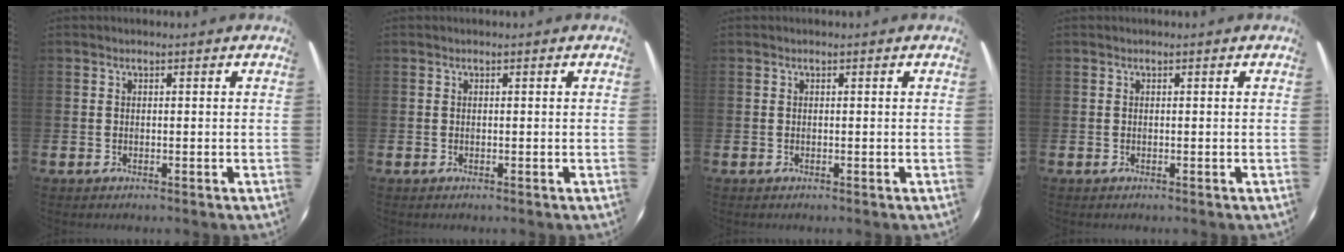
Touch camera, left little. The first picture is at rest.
{"total": 0.0}
{"total": 0.0}
{"total": 0.0}